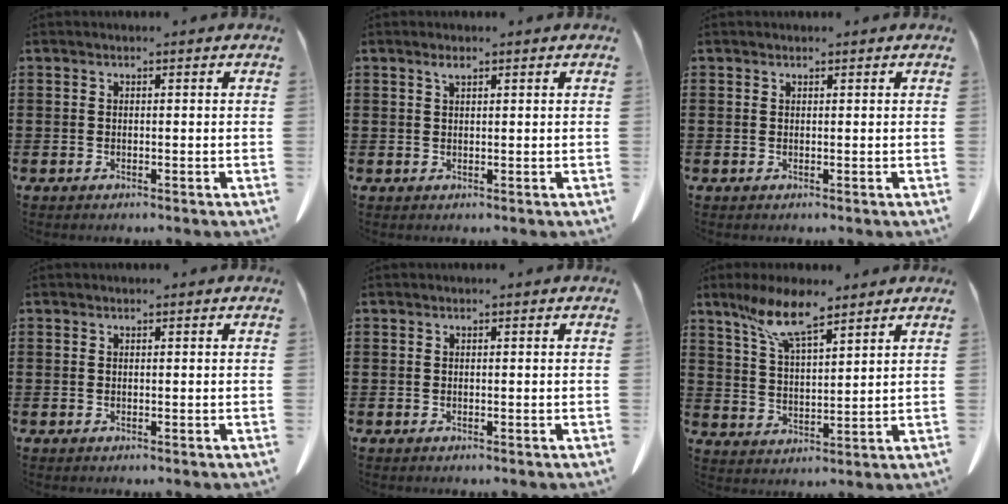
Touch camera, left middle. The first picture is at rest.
{"total": 1.2, "force": [0.8, 0.3, 0.9], "torque": [-0.020, -0.001, 0.015]}
{"total": 0.6, "force": [0.5, 0.3, 0.0], "torque": [-0.003, 0.000, 0.010]}
{"total": 0.0}
{"total": 0.0}
{"total": 8.9, "force": [6.6, 2.2, 5.5], "torque": [-0.125, -0.010, 0.121]}